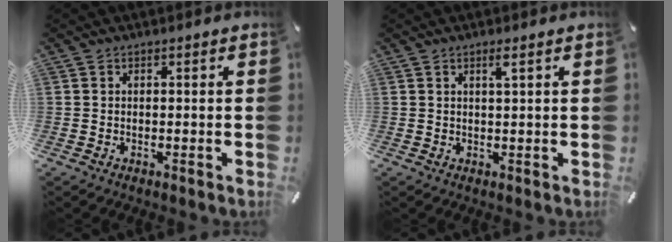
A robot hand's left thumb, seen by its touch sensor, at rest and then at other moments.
{"total": 1.7, "force": [0.9, 0.0, 1.5], "torque": [-0.031, -0.002, 0.015]}